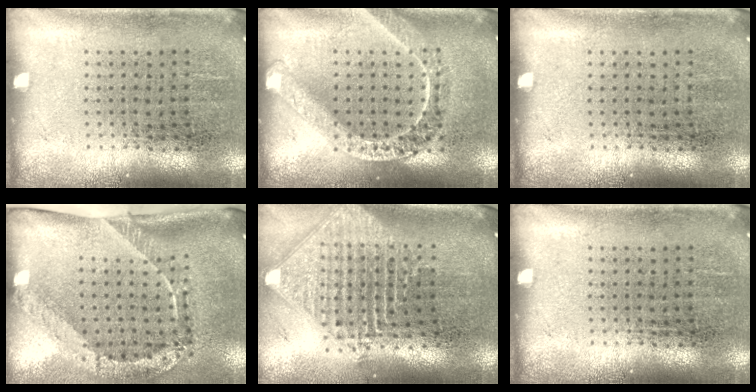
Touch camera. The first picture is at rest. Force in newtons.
{"total": 1.6, "press": 1.6, "slide": 0.2}
{"total": 0.0}
{"total": 2.6, "press": 1.7, "slide": 1.9}
{"total": 2.3, "press": 1.8, "slide": 1.5}
{"total": 0.0}